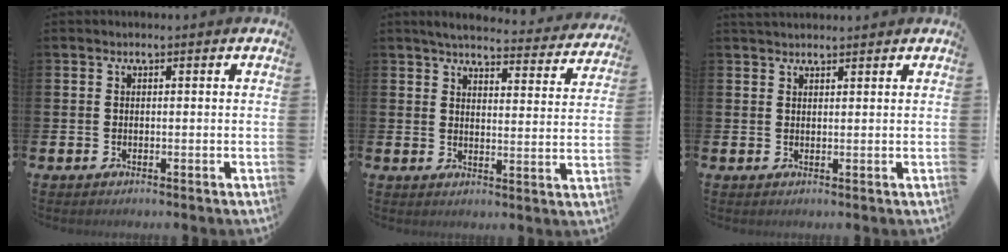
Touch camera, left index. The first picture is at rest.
{"total": 4.5, "force": [4.3, 0.6, 1.3], "torque": [-0.039, -0.032, 0.070]}
{"total": 1.9, "force": [1.9, 0.5, 0.2], "torque": [0.002, -0.005, 0.033]}